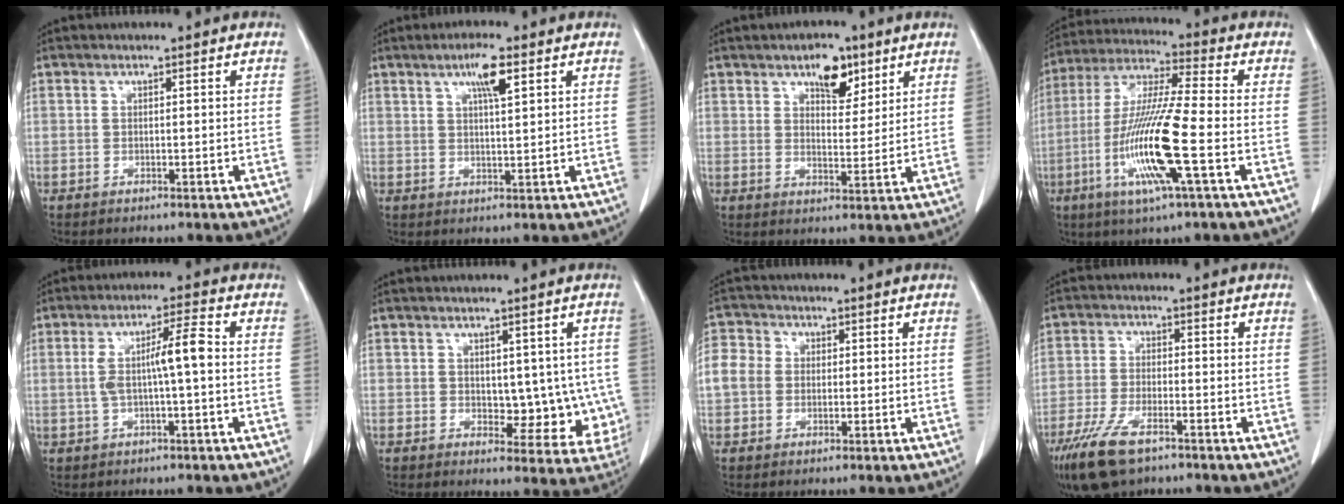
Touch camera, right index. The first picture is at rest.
{"total": 5.3, "force": [2.7, 0.9, 4.5], "torque": [-0.083, 0.001, 0.047]}
{"total": 7.0, "force": [4.3, 3.4, 4.3], "torque": [-0.066, 0.006, 0.070]}
{"total": 15.8, "force": [-4.6, 0.5, 15.1], "torque": [-0.314, -0.016, -0.091]}
{"total": 6.9, "force": [0.0, 1.0, 6.9], "torque": [-0.130, 0.021, 0.001]}
{"total": 9.3, "force": [0.0, 5.9, 7.2], "torque": [-0.074, 0.006, 0.017]}
{"total": 12.7, "force": [1.1, 11.4, 5.6], "torque": [-0.177, 0.044, 0.025]}
{"total": 10.4, "force": [-6.7, 3.9, 7.0], "torque": [-0.145, -0.016, -0.121]}